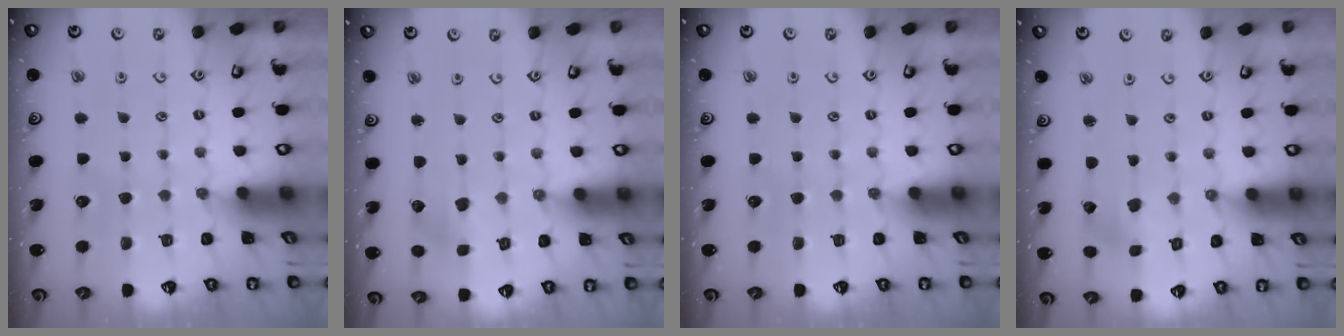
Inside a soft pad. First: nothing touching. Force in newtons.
{"total": 2.3, "press": 2.2, "slide": 0.4}
{"total": 0.0}
{"total": 1.1, "press": 1.1, "slide": 0.1}